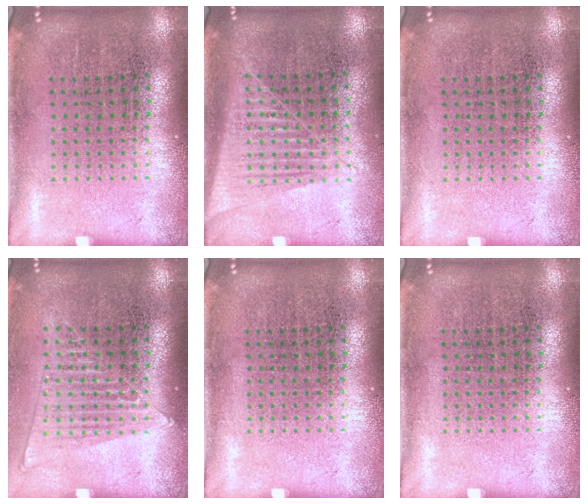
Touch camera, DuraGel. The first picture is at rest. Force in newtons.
{"total": 1.4, "press": 1.3, "slide": 0.5}
{"total": 0.0}
{"total": 1.3, "press": 1.2, "slide": 0.5}
{"total": 0.0}
{"total": 0.0}